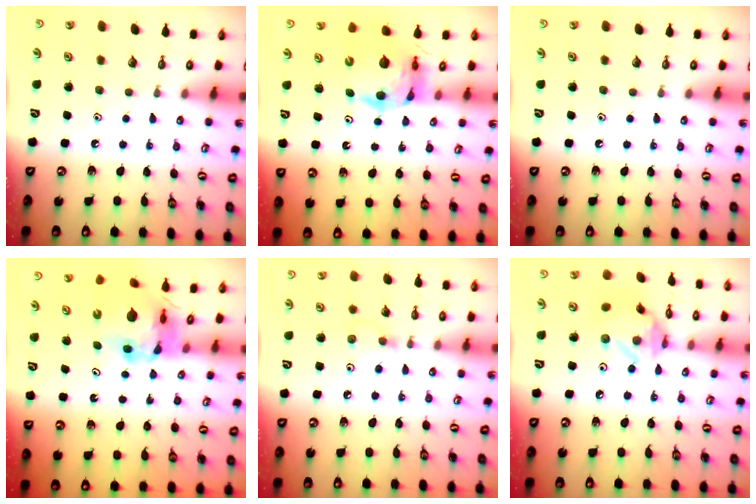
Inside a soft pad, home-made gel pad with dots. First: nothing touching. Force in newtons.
{"total": 10.9, "press": 10.8, "slide": 1.2}
{"total": 0.0}
{"total": 11.5, "press": 11.4, "slide": 1.3}
{"total": 5.0, "press": 4.9, "slide": 0.6}
{"total": 11.3, "press": 11.2, "slide": 1.0}